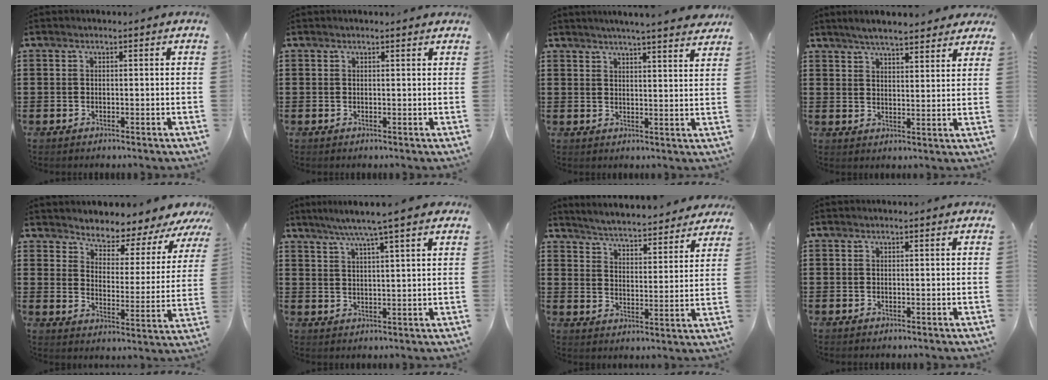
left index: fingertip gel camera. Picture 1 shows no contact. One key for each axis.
{"total": 0.0}
{"total": 4.0, "fx": 3.8, "fy": -0.6, "fz": 1.2, "tx": -0.038, "ty": -0.017, "tz": 0.067}
{"total": 4.7, "fx": 4.3, "fy": 0.5, "fz": 1.7, "tx": -0.048, "ty": -0.008, "tz": 0.078}
{"total": 4.0, "fx": 3.8, "fy": 1.1, "fz": 0.1, "tx": -0.031, "ty": -0.039, "tz": 0.059}
{"total": 6.0, "fx": 4.6, "fy": -0.6, "fz": 3.8, "tx": -0.085, "ty": -0.012, "tz": 0.078}
{"total": 4.1, "fx": 4.0, "fy": -0.5, "fz": 0.6, "tx": -0.035, "ty": -0.038, "tz": 0.063}
{"total": 0.0}